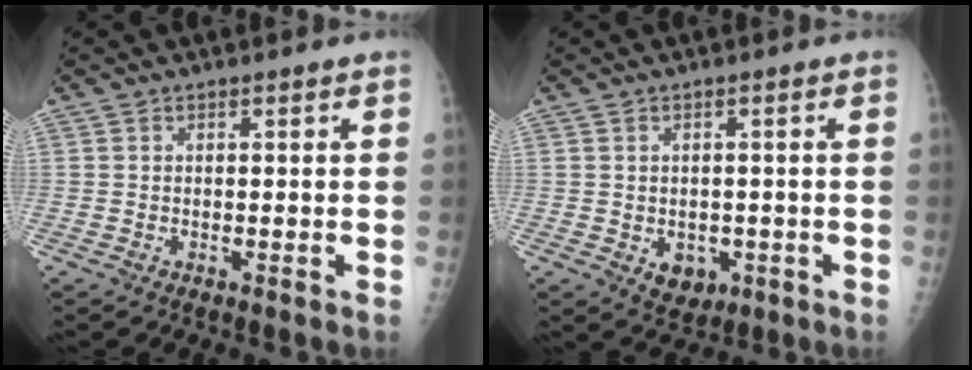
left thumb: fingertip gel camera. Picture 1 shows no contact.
{"total": 4.6, "force": [-1.2, 3.6, 2.6], "torque": [-0.018, -0.001, -0.003]}